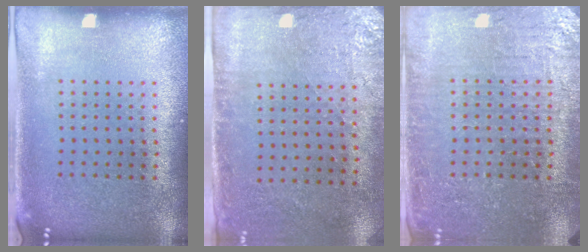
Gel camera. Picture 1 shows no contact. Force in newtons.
{"total": 2.8, "press": 2.3, "slide": 1.6}
{"total": 3.8, "press": 3.6, "slide": 1.0}